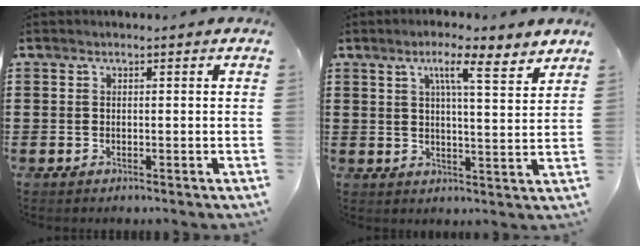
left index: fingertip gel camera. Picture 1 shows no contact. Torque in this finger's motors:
{"motor_torque": [2.14, 0.00, 0.37, 0.09]}